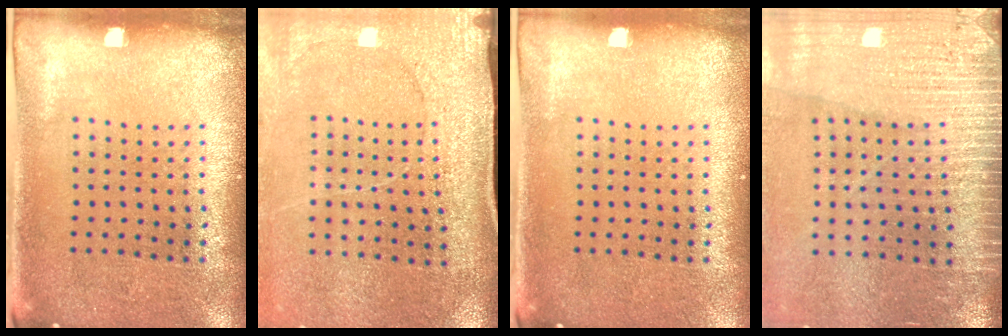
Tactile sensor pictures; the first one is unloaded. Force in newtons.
{"total": 3.0, "press": 2.8, "slide": 1.1}
{"total": 0.0}
{"total": 3.6, "press": 3.1, "slide": 1.8}